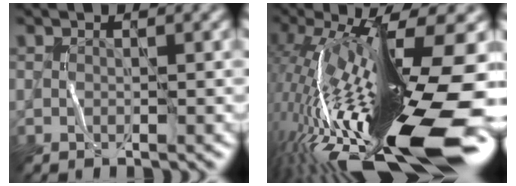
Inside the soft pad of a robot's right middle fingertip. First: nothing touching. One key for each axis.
{"total": 19.5, "fx": -6.1, "fy": 4.1, "fz": 18.0, "tx": -0.320, "ty": 0.002, "tz": -0.114}